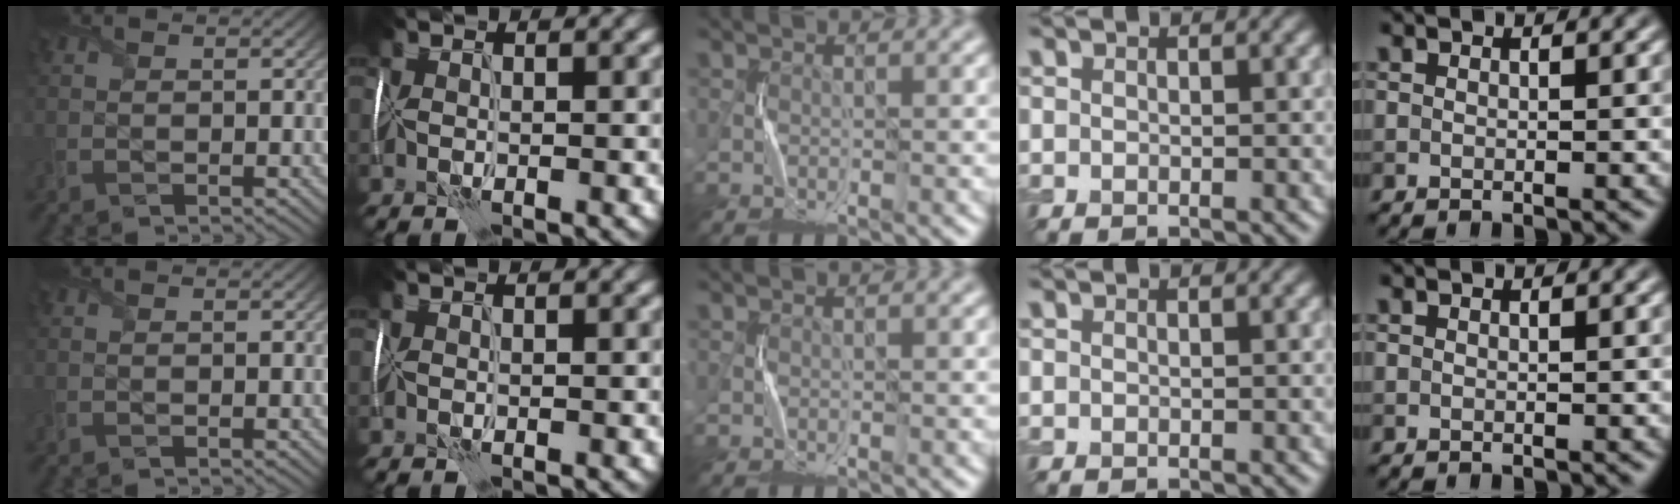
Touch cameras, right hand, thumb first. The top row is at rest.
{}